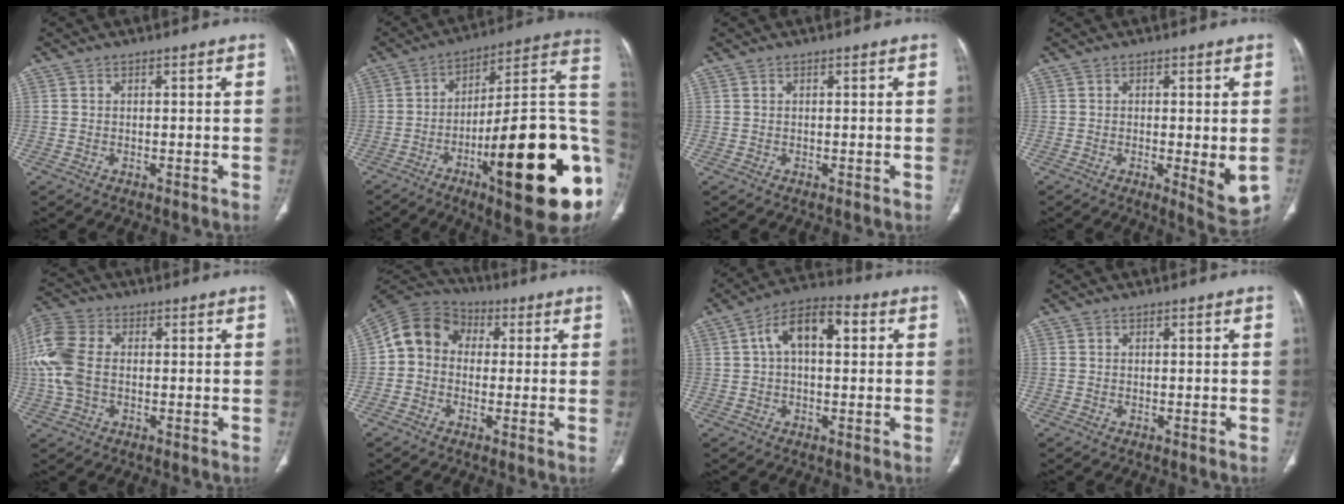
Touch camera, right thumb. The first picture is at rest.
{"total": 31.2, "force": [-8.2, 8.2, 29.0], "torque": [-0.336, 0.021, -0.120]}
{"total": 0.0}
{"total": 7.2, "force": [-1.4, 2.2, 6.7], "torque": [-0.086, -0.019, -0.016]}
{"total": 11.3, "force": [0.0, 7.5, 8.5], "torque": [-0.212, 0.022, -0.004]}
{"total": 9.8, "force": [0.2, 8.5, 4.9], "torque": [-0.076, 0.031, -0.013]}
{"total": 9.9, "force": [2.1, 5.4, 8.1], "torque": [-0.130, 0.033, 0.026]}
{"total": 0.0}